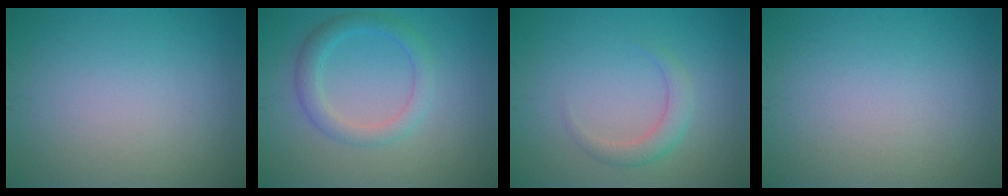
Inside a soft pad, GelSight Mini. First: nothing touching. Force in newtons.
{"total": 2.8, "press": 2.8, "slide": 0.1}
{"total": 2.1, "press": 2.1, "slide": 0.1}
{"total": 0.0}